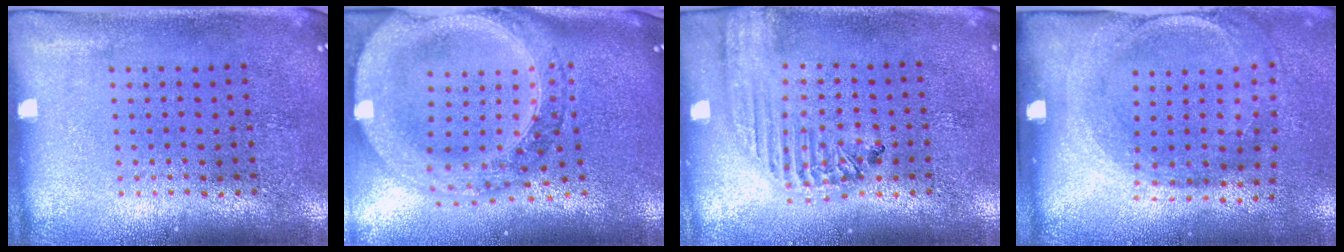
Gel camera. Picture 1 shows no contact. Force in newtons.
{"total": 3.7, "press": 2.9, "slide": 2.2}
{"total": 1.9, "press": 1.7, "slide": 0.8}
{"total": 1.7, "press": 1.2, "slide": 1.1}